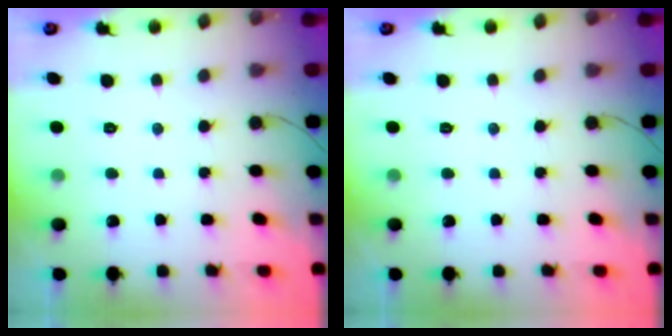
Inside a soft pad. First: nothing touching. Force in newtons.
{"total": 0.0}